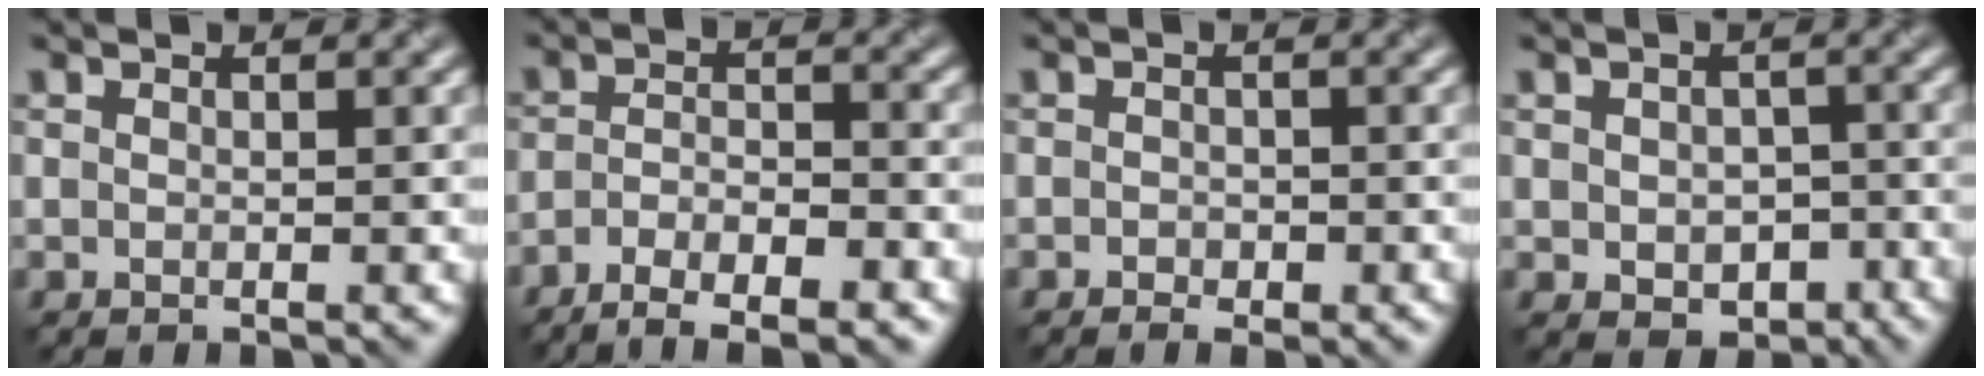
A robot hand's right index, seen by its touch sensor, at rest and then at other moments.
{"total": 6.0, "force": [-4.4, 1.6, 3.7], "torque": [-0.071, 0.001, -0.072]}
{"total": 1.0, "force": [-0.8, 0.5, 0.4], "torque": [-0.012, 0.002, -0.007]}
{"total": 2.7, "force": [-0.8, 2.1, 1.5], "torque": [-0.023, -0.005, -0.005]}